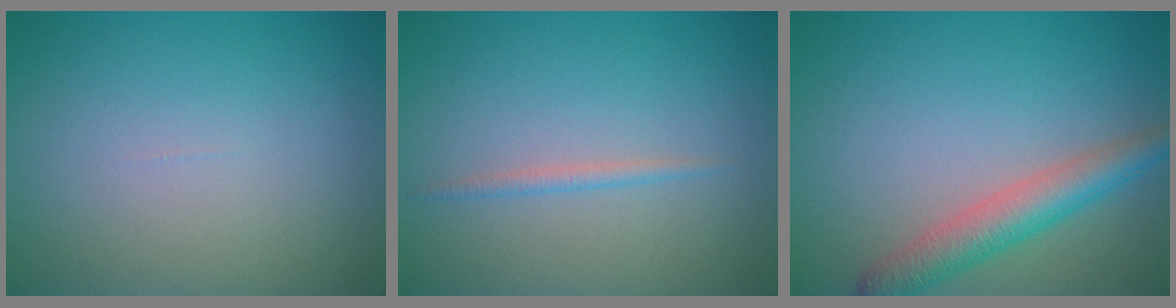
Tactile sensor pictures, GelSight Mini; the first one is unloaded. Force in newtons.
{"total": 0.7, "press": 0.7, "slide": 0.1}
{"total": 4.2, "press": 4.2, "slide": 0.1}